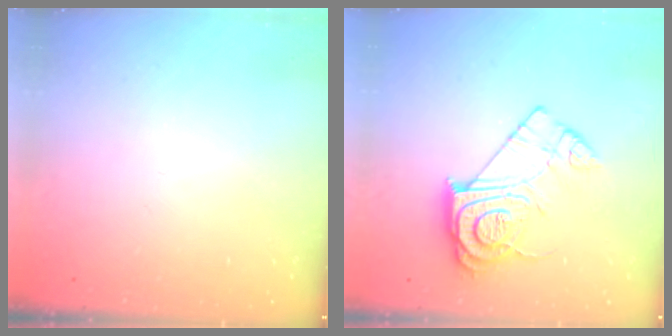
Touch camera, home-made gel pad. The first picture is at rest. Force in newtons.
{"total": 13.5, "press": 13.5, "slide": 1.0}